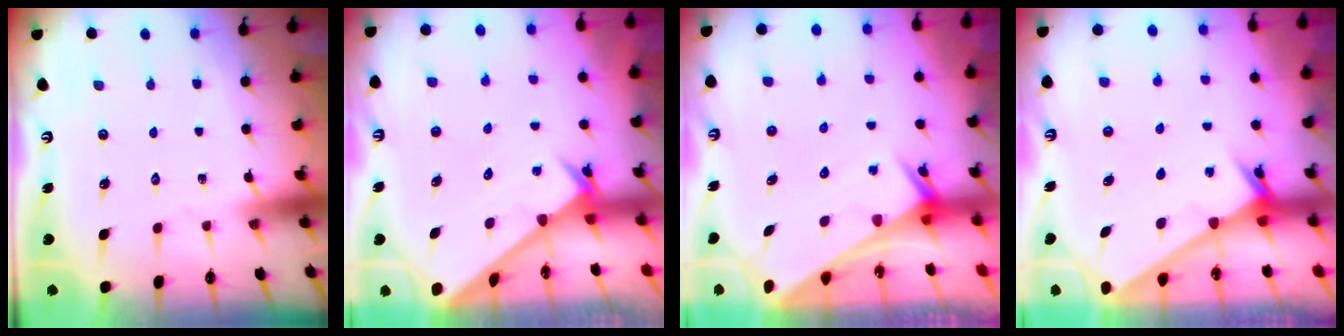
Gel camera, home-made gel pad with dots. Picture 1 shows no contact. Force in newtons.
{"total": 2.5, "press": 2.5, "slide": 0.2}
{"total": 2.5, "press": 2.5, "slide": 0.1}
{"total": 2.6, "press": 2.6, "slide": 0.2}